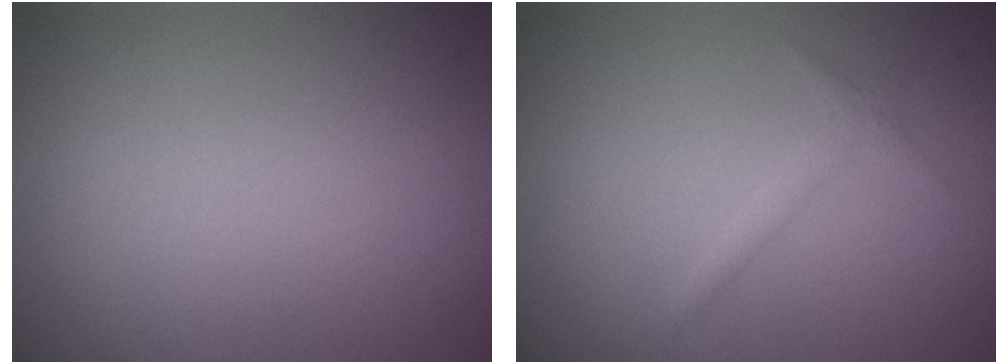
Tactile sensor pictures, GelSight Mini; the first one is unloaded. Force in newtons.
{"total": 1.1, "press": 1.1, "slide": 0.1}